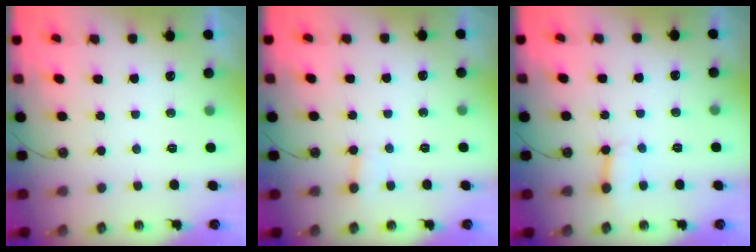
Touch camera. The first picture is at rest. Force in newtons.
{"total": 2.7, "press": 2.7, "slide": 0.2}
{"total": 3.5, "press": 3.5, "slide": 0.5}